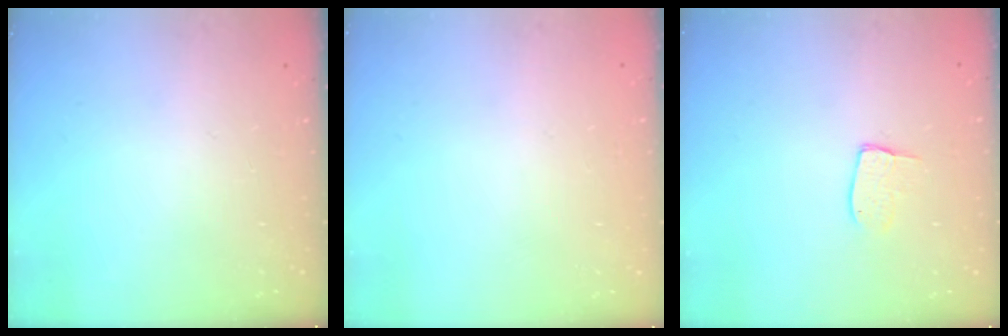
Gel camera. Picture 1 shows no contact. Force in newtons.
{"total": 0.0}
{"total": 6.1, "press": 6.1, "slide": 0.5}